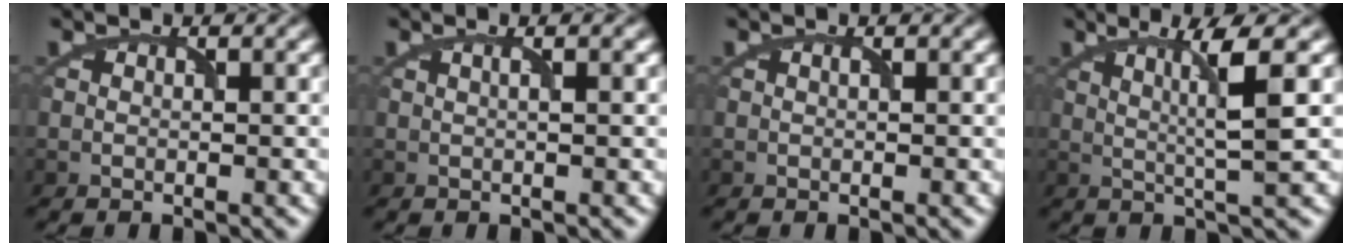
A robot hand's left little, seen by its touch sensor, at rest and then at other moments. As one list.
[{"total": 2.0, "force": [0.8, 0.8, 1.7], "torque": [-0.015, -0.002, -0.007]}, {"total": 0.0}, {"total": 4.3, "force": [1.2, 0.2, 4.1], "torque": [-0.075, -0.002, 0.025]}]